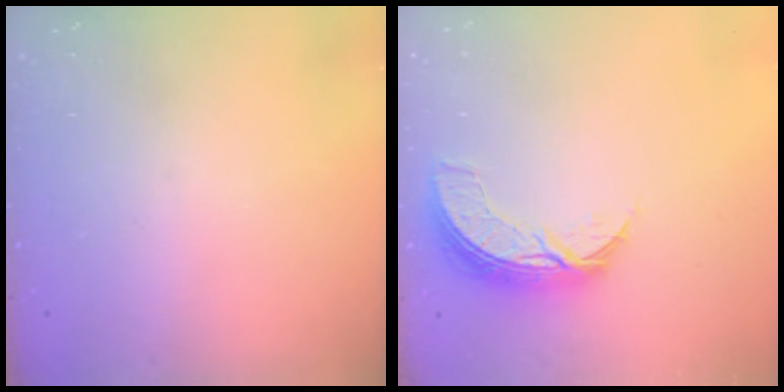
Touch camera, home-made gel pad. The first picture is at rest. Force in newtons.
{"total": 8.2, "press": 8.1, "slide": 0.6}